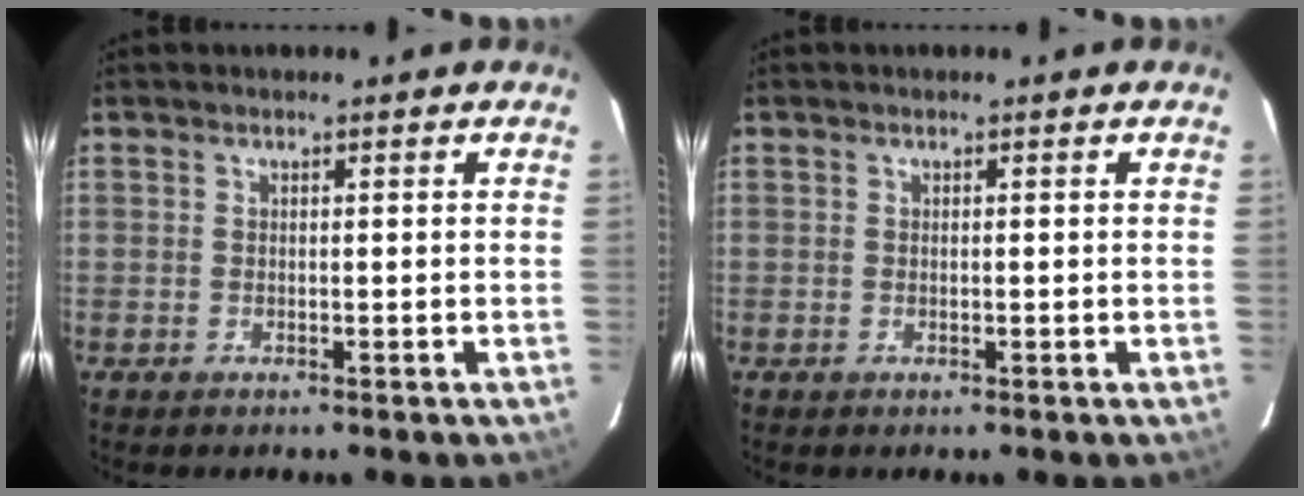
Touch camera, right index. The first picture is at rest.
{"total": 0.0}